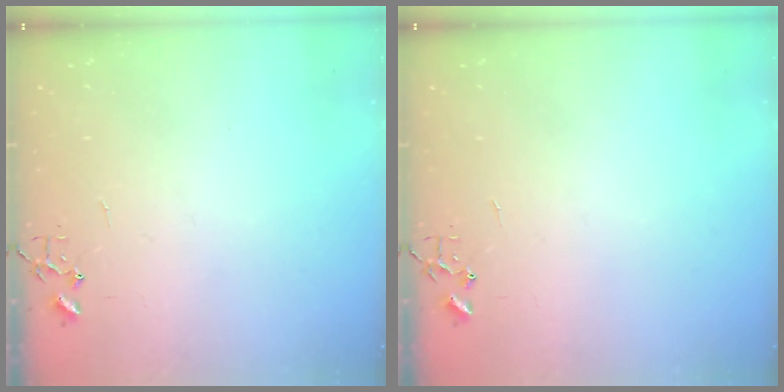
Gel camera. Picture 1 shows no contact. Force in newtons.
{"total": 0.0}